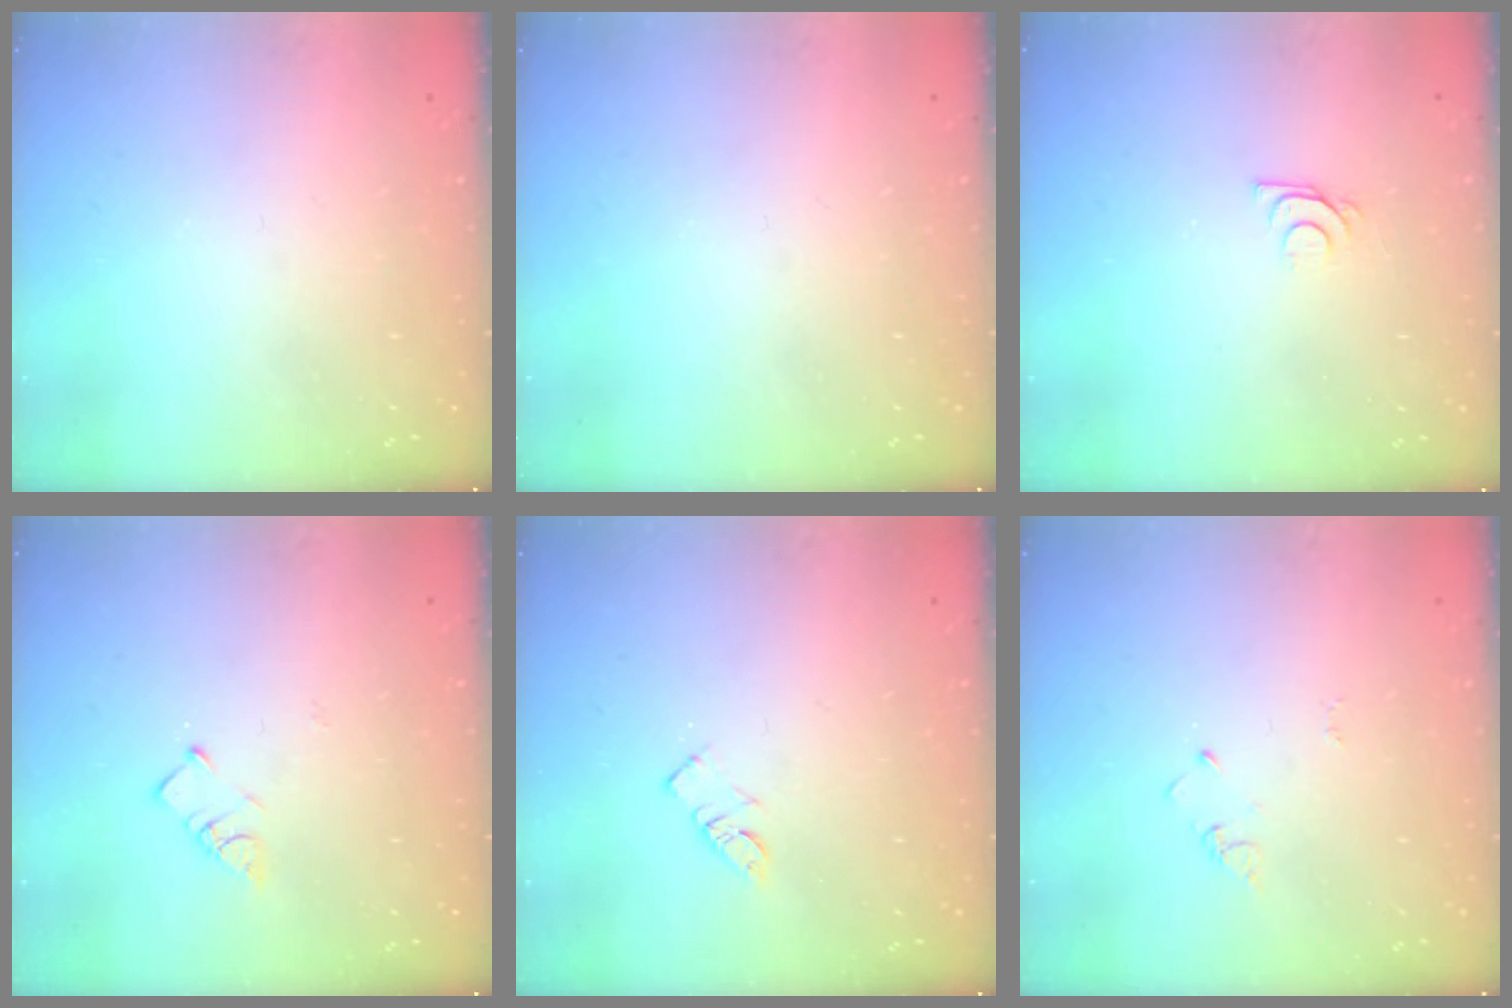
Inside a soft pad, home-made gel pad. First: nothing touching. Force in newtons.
{"total": 0.0}
{"total": 5.8, "press": 5.8, "slide": 0.5}
{"total": 2.9, "press": 2.9, "slide": 0.0}
{"total": 4.2, "press": 4.1, "slide": 0.3}
{"total": 2.4, "press": 2.4, "slide": 0.3}